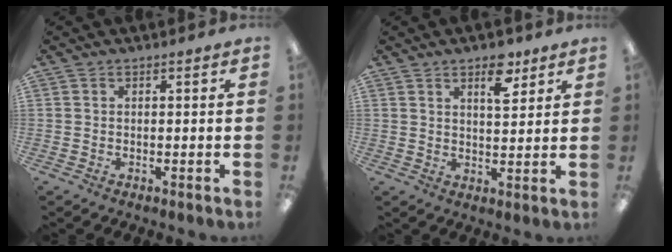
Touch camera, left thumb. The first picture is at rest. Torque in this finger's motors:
{"motor_torque": [0.08, 0.28, 0.09, -0.13, 0.08]}